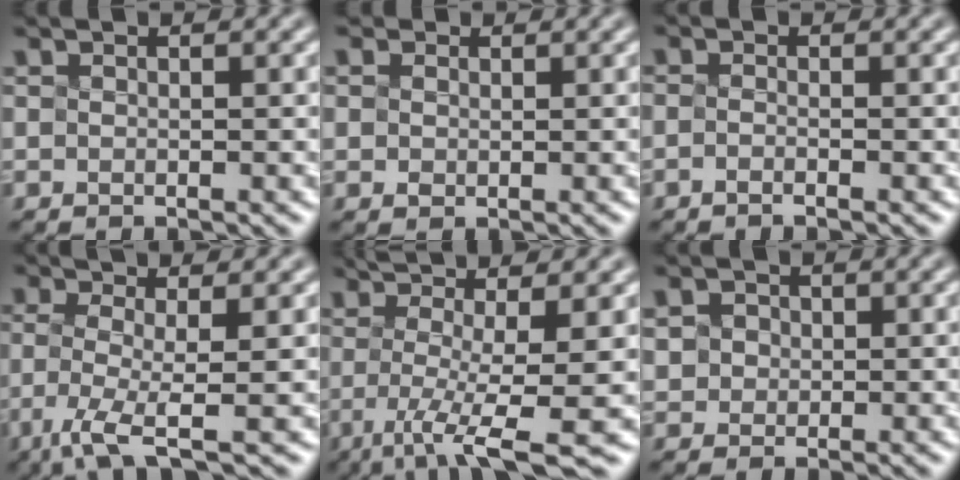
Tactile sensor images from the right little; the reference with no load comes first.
{"total": 1.5, "force": [-0.1, -0.2, -1.5], "torque": [0.003, -0.015, 0.031]}
{"total": 2.2, "force": [-1.7, -1.0, -1.0], "torque": [0.005, -0.018, -0.007]}
{"total": 3.7, "force": [-2.6, -0.5, 2.5], "torque": [-0.069, -0.023, -0.026]}
{"total": 6.6, "force": [-1.3, 0.3, 6.4], "torque": [-0.102, -0.010, 0.002]}
{"total": 1.3, "force": [-0.5, 0.3, -1.1], "torque": [-0.006, 0.001, 0.022]}